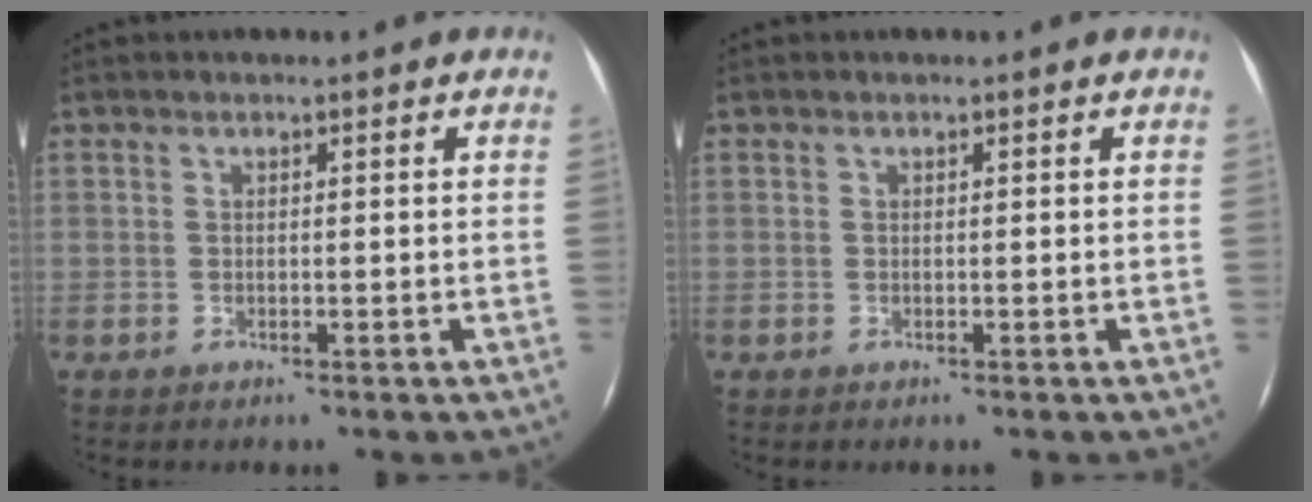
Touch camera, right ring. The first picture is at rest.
{"total": 0.0}